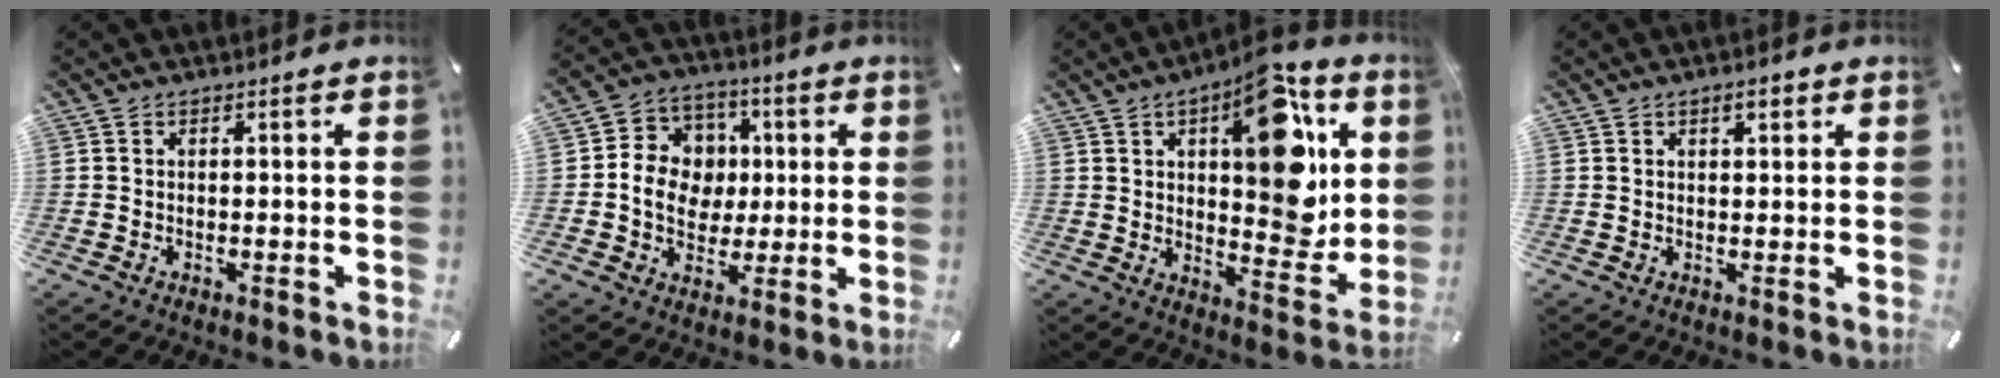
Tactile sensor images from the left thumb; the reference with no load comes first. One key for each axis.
{"total": 10.5, "fx": 0.0, "fy": 9.7, "fz": 4.2, "tx": -0.075, "ty": 0.019, "tz": 0.009}
{"total": 20.5, "fx": 8.1, "fy": 9.8, "fz": 16.0, "tx": -0.190, "ty": -0.058, "tz": 0.132}
{"total": 2.5, "fx": 1.5, "fy": 1.2, "fz": 1.6, "tx": -0.019, "ty": -0.001, "tz": 0.021}